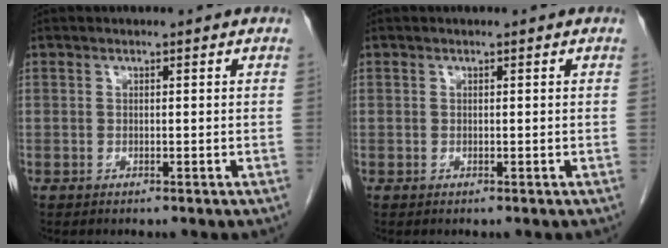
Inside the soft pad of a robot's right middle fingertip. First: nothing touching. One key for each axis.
{"total": 0.0}